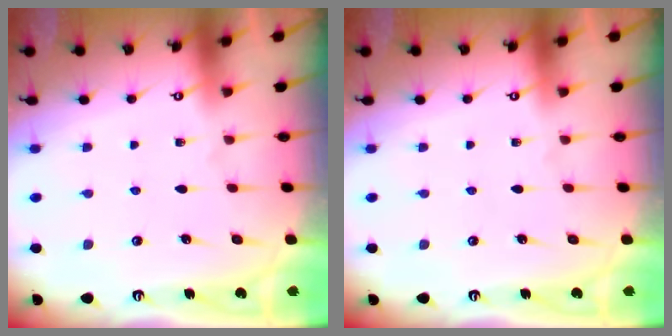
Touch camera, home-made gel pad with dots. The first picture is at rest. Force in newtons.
{"total": 0.0}